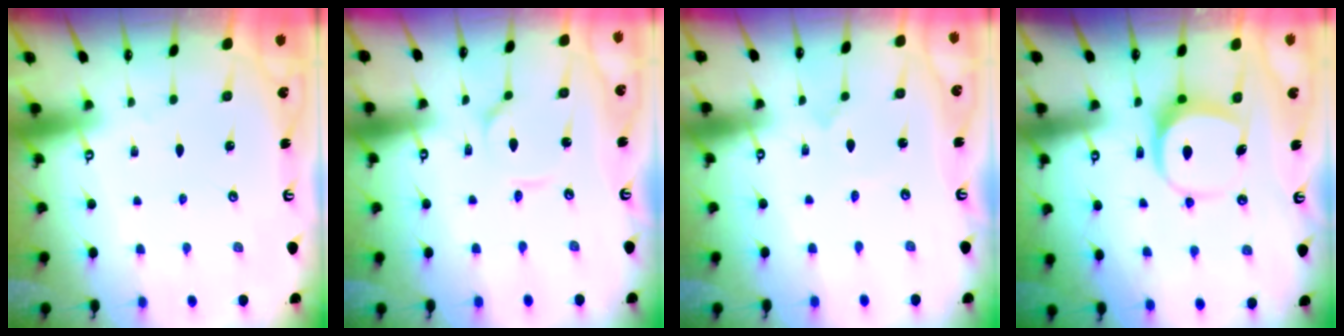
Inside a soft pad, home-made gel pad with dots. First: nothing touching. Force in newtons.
{"total": 1.8, "press": 1.8, "slide": 0.3}
{"total": 1.0, "press": 1.0, "slide": 0.0}
{"total": 7.8, "press": 7.8, "slide": 0.6}